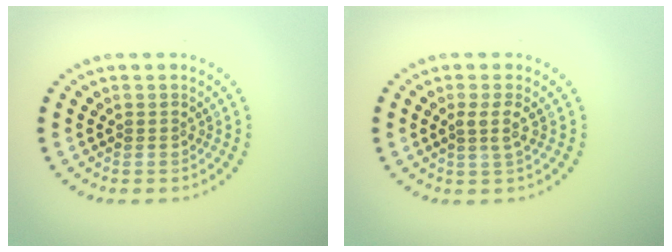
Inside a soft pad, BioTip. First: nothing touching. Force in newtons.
{"total": 1.7, "press": 1.2, "slide": 1.1}